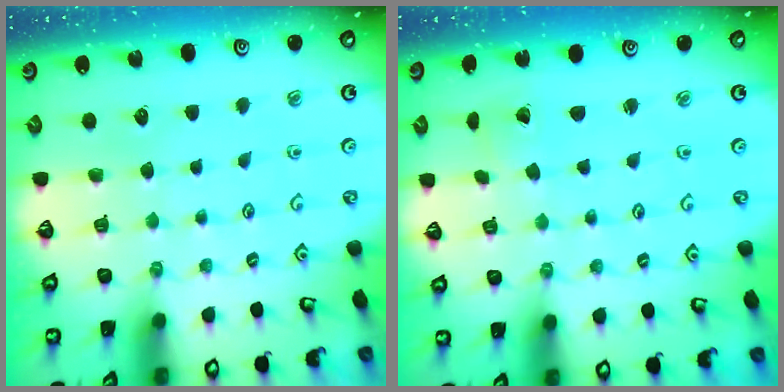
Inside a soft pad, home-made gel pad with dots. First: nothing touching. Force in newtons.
{"total": 1.4, "press": 1.4, "slide": 0.1}